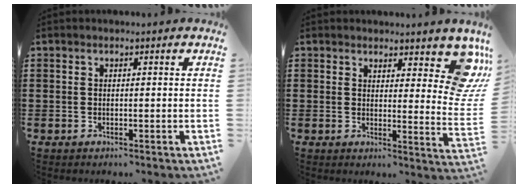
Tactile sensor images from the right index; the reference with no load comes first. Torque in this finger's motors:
{"motor_torque": [0.50, 0.47, 0.39, 0.03]}